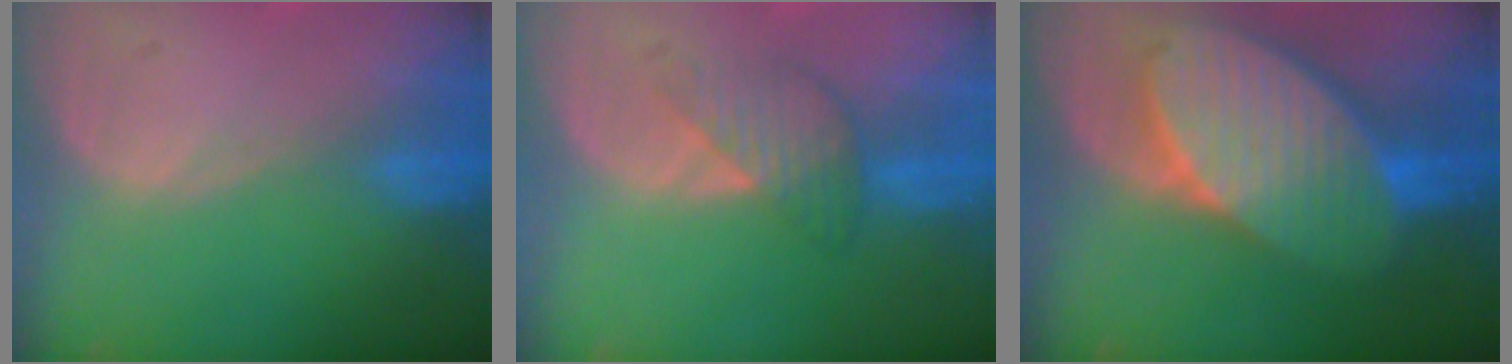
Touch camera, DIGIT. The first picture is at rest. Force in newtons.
{"total": 4.0, "press": 4.0, "slide": 0.1}
{"total": 10.6, "press": 10.6, "slide": 0.7}